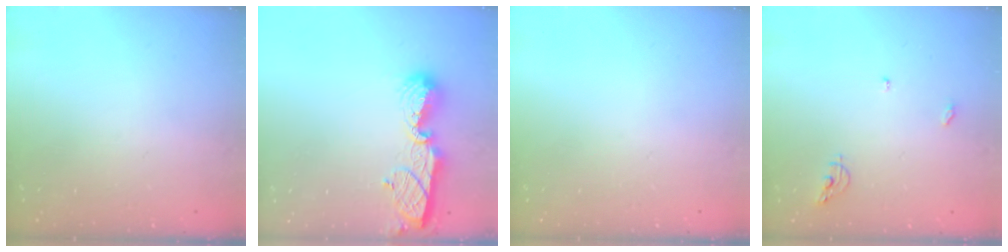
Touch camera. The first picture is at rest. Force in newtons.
{"total": 10.0, "press": 10.0, "slide": 0.9}
{"total": 0.0}
{"total": 5.4, "press": 5.4, "slide": 0.4}